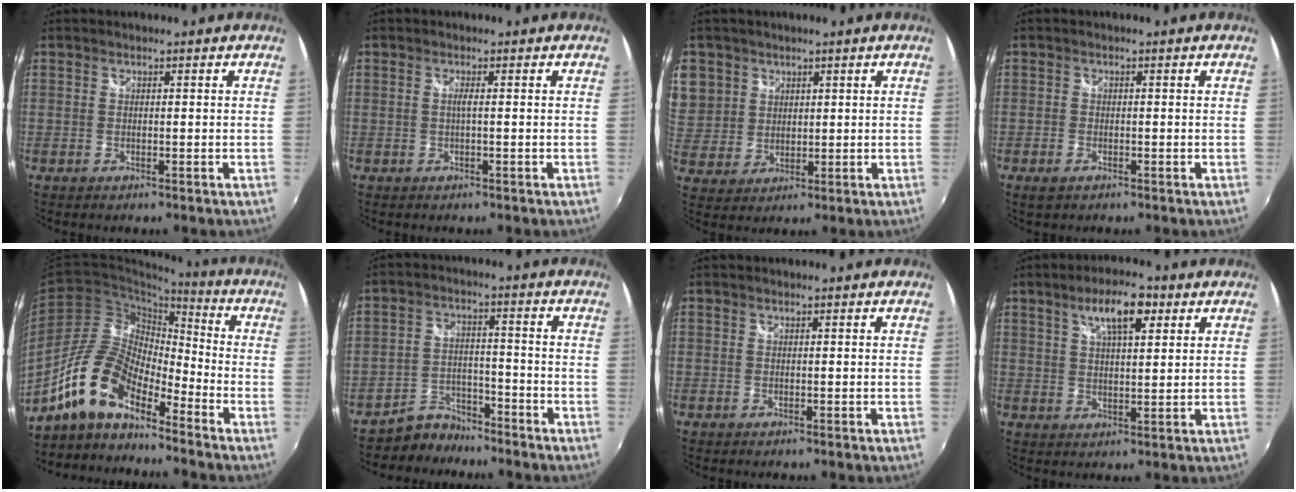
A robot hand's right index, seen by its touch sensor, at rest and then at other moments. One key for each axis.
{"total": 1.0, "fx": -0.2, "fy": -0.3, "fz": 1.0, "tx": -0.017, "ty": 0.001, "tz": -0.006}
{"total": 12.2, "fx": 4.8, "fy": 10.7, "fz": 3.5, "tx": -0.107, "ty": 0.023, "tz": 0.105}
{"total": 2.2, "fx": -1.4, "fy": 1.2, "fz": 1.1, "tx": -0.025, "ty": -0.006, "tz": -0.027}
{"total": 13.0, "fx": -9.5, "fy": 4.7, "fz": 7.5, "tx": -0.147, "ty": 0.019, "tz": -0.195}
{"total": 5.9, "fx": -5.2, "fy": 2.7, "fz": -0.2, "tx": -0.005, "ty": 0.021, "tz": -0.090}
{"total": 0.0}
{"total": 8.0, "fx": 4.1, "fy": 2.6, "fz": 6.4, "tx": -0.107, "ty": 0.014, "tz": 0.068}